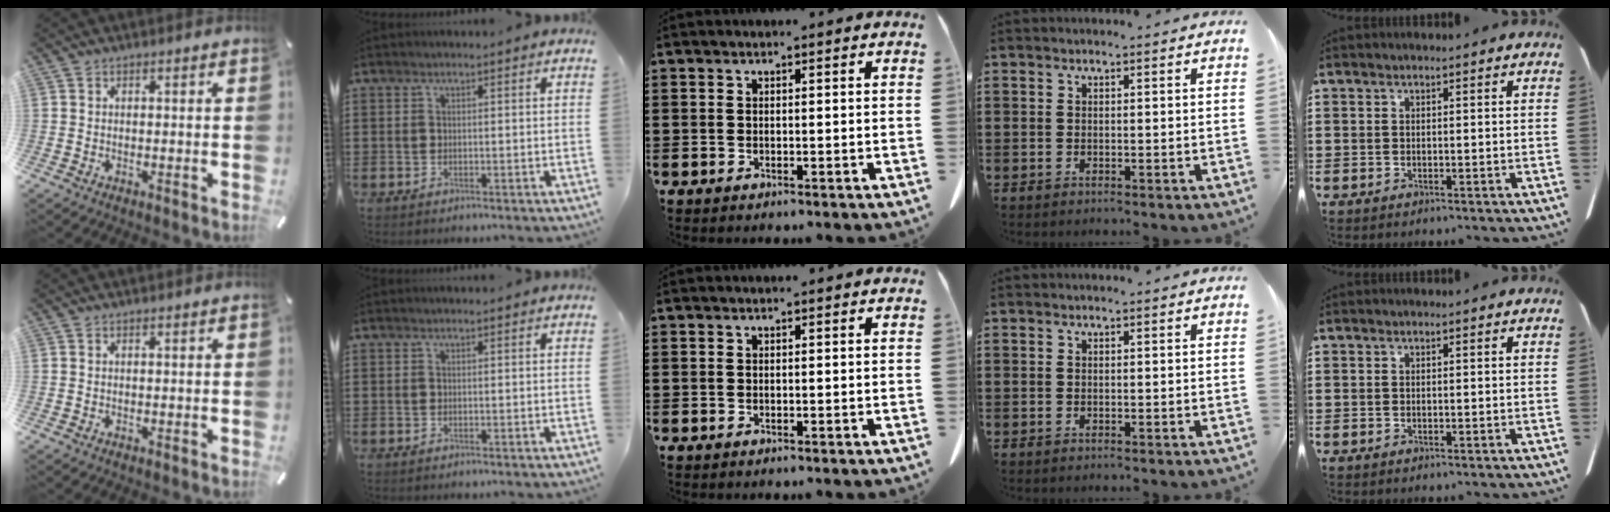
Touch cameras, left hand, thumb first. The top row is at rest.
{}